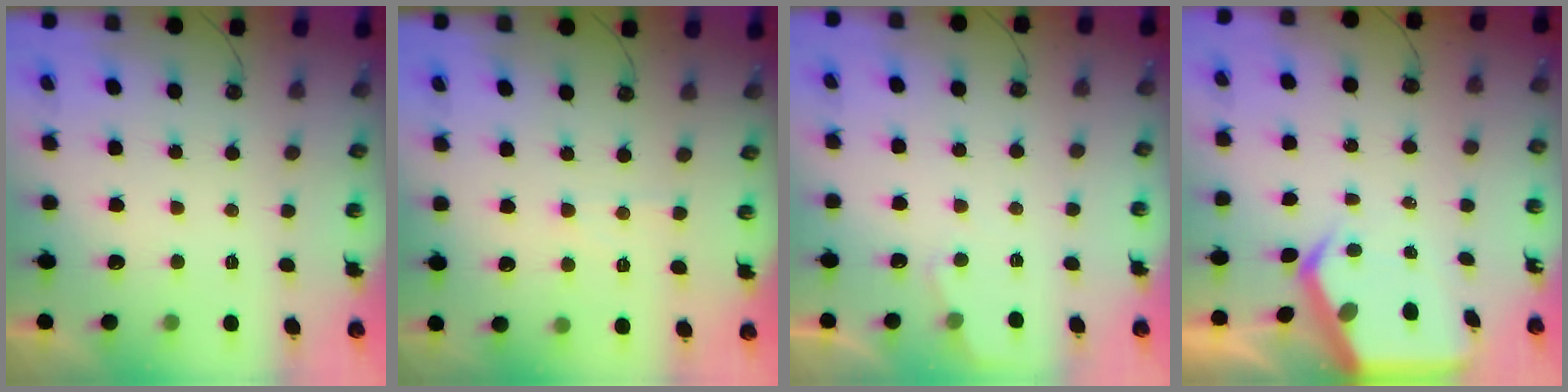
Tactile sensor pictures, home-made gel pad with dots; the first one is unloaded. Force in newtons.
{"total": 4.7, "press": 4.6, "slide": 0.7}
{"total": 3.5, "press": 3.5, "slide": 0.4}
{"total": 6.9, "press": 6.9, "slide": 0.8}